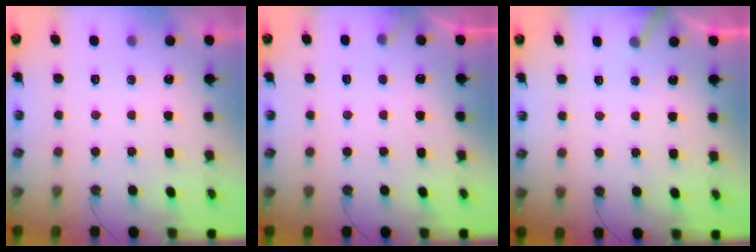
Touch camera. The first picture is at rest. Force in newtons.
{"total": 4.0, "press": 3.9, "slide": 0.3}
{"total": 3.2, "press": 3.2, "slide": 0.4}